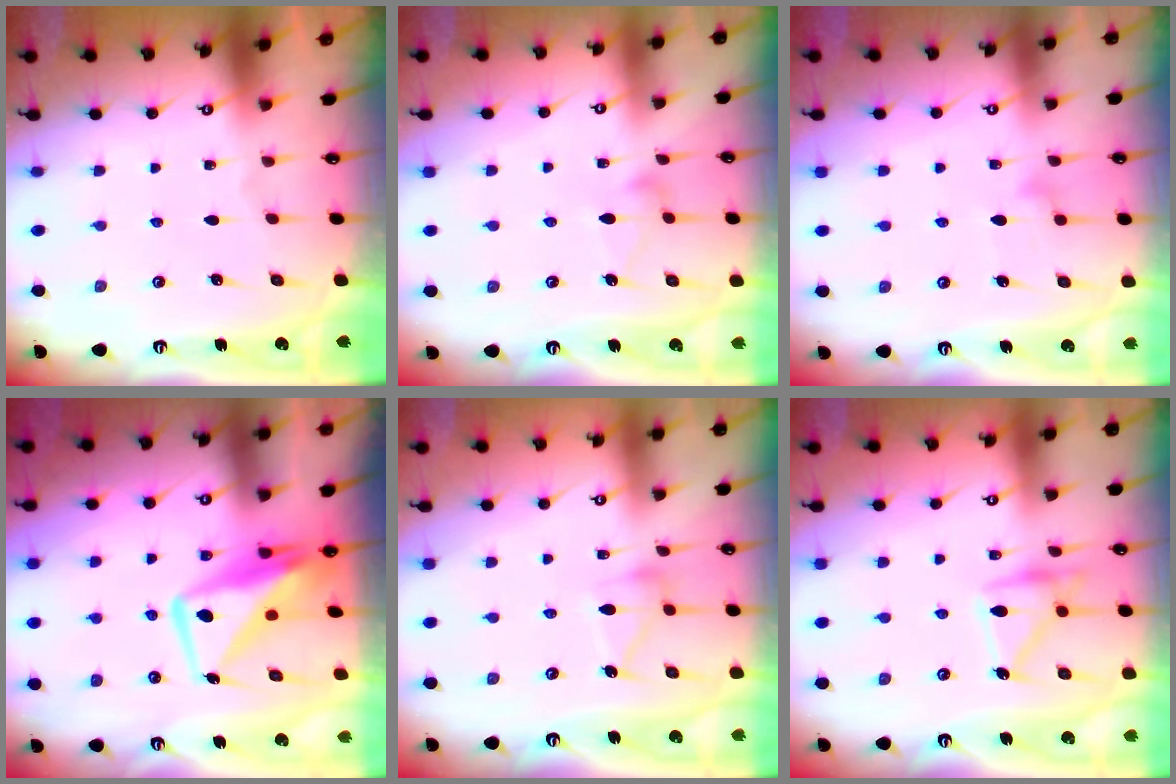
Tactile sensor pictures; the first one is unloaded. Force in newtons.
{"total": 6.5, "press": 6.5, "slide": 0.3}
{"total": 8.9, "press": 8.9, "slide": 0.5}
{"total": 11.4, "press": 11.4, "slide": 0.8}
{"total": 11.5, "press": 11.5, "slide": 0.7}
{"total": 16.1, "press": 16.1, "slide": 0.8}